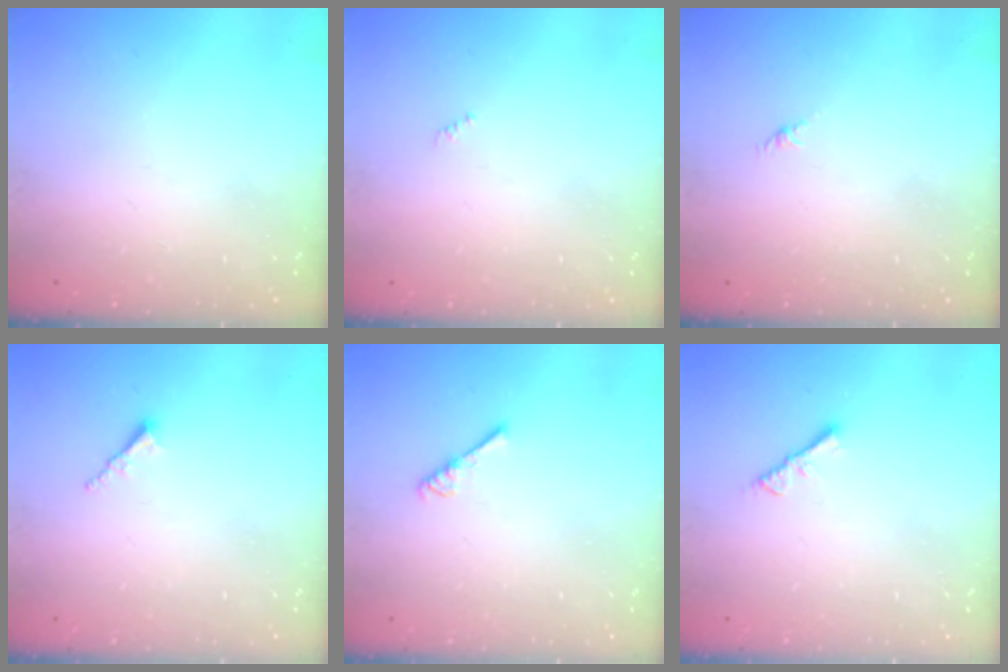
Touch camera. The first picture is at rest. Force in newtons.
{"total": 0.0}
{"total": 0.0}
{"total": 1.7, "press": 1.7, "slide": 0.3}
{"total": 2.7, "press": 2.6, "slide": 0.4}
{"total": 2.3, "press": 2.2, "slide": 0.4}